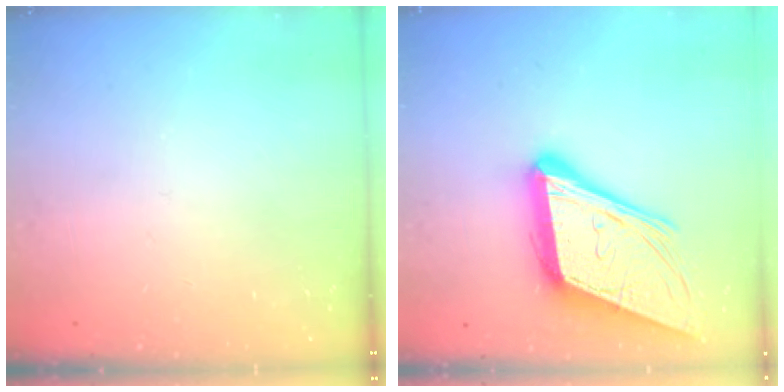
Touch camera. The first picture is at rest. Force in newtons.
{"total": 19.4, "press": 18.9, "slide": 4.7}